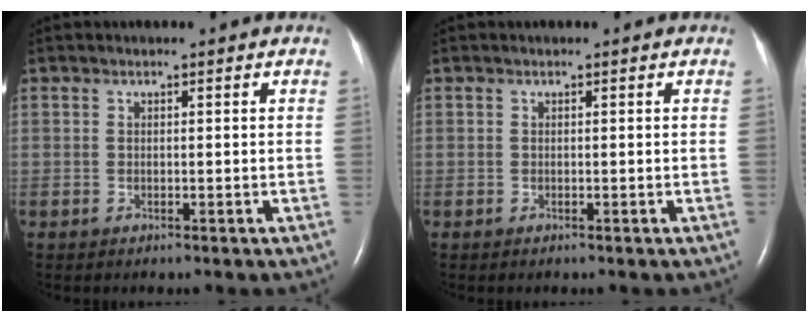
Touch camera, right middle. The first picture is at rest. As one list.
[{"total": 0.0}]